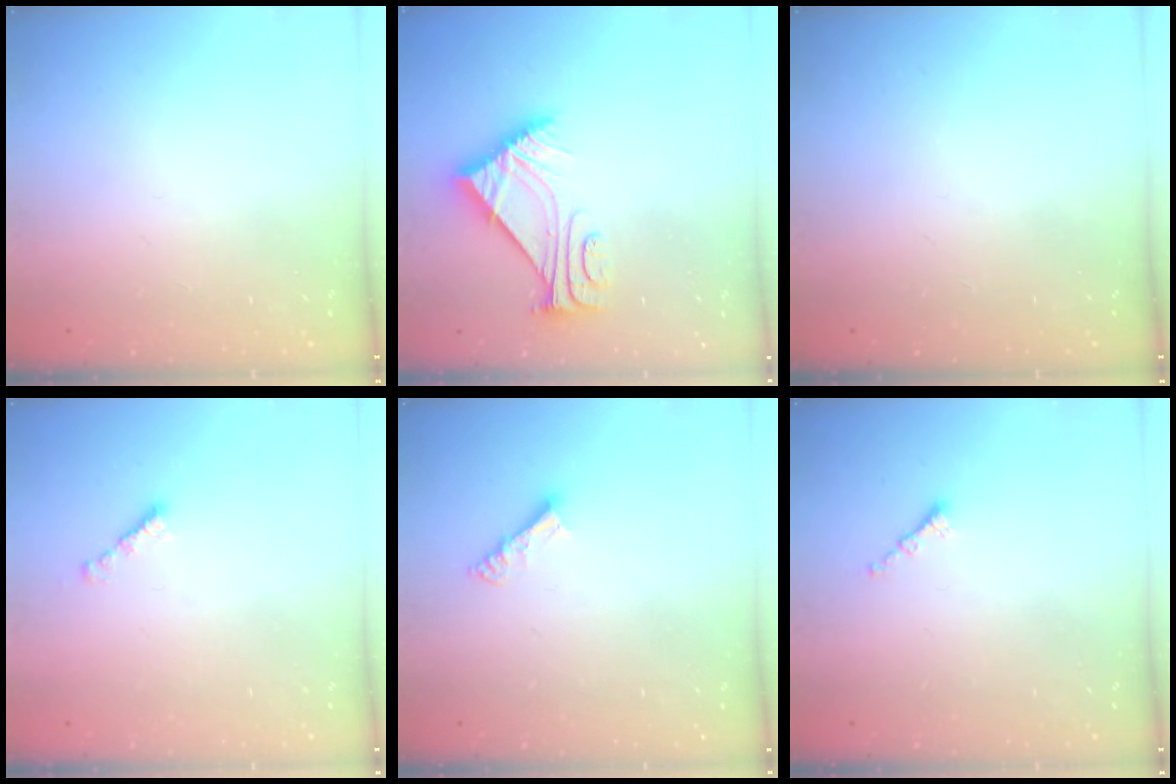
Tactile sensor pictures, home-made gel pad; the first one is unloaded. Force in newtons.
{"total": 9.8, "press": 9.7, "slide": 0.9}
{"total": 0.0}
{"total": 2.2, "press": 2.1, "slide": 0.7}
{"total": 4.7, "press": 4.7, "slide": 0.0}
{"total": 0.8, "press": 0.8, "slide": 0.2}